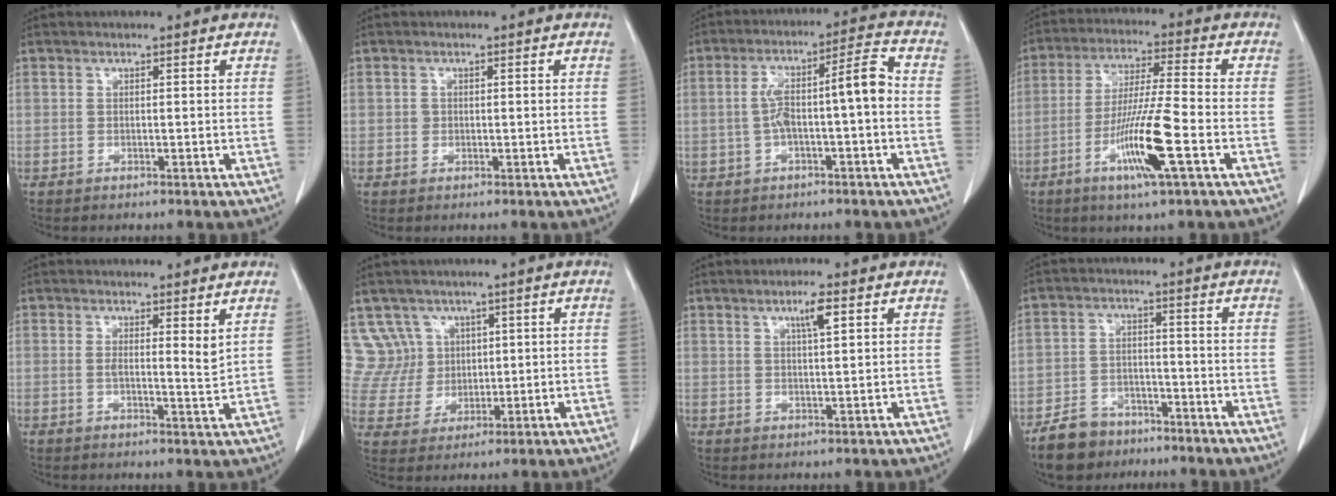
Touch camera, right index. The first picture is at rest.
{"total": 0.6, "force": [-0.1, 0.6, 0.1], "torque": [-0.005, 0.003, 0.001]}
{"total": 8.4, "force": [-1.0, 1.1, 8.3], "torque": [-0.148, 0.040, -0.014]}
{"total": 11.8, "force": [-4.6, -0.3, 10.9], "torque": [-0.215, -0.017, -0.086]}
{"total": 2.8, "force": [1.2, 0.3, 2.5], "torque": [-0.046, -0.007, 0.019]}
{"total": 6.7, "force": [3.2, 5.8, -0.5], "torque": [0.010, 0.022, 0.074]}
{"total": 3.2, "force": [1.6, 0.1, 2.8], "torque": [-0.051, 0.000, 0.027]}
{"total": 7.3, "force": [-5.6, 4.3, 2.1], "torque": [-0.054, 0.001, -0.095]}